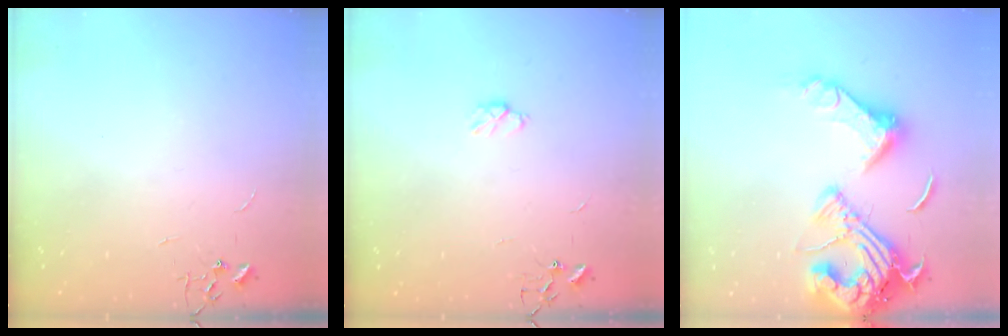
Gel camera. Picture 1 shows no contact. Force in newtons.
{"total": 4.5, "press": 4.4, "slide": 0.8}
{"total": 22.1, "press": 22.0, "slide": 2.5}